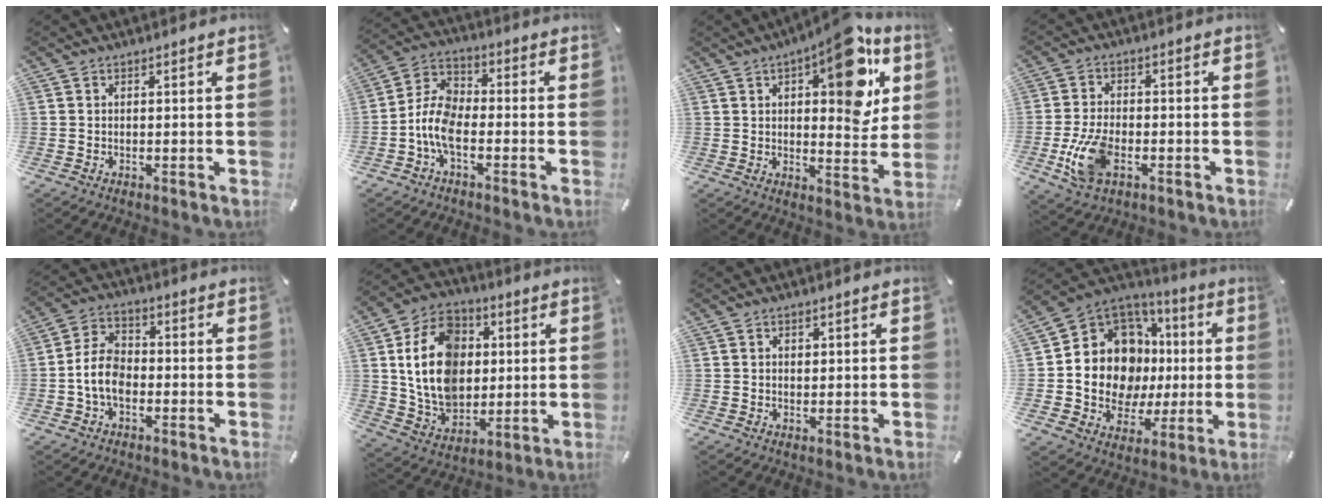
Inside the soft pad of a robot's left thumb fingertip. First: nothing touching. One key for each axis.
{"total": 8.6, "fx": -3.6, "fy": 4.8, "fz": 6.1, "tx": -0.138, "ty": 0.007, "tz": -0.067}
{"total": 17.1, "fx": 7.2, "fy": 7.9, "fz": 13.4, "tx": -0.152, "ty": -0.044, "tz": 0.112}
{"total": 10.7, "fx": -3.3, "fy": 6.2, "fz": 8.0, "tx": -0.176, "ty": 0.001, "tz": -0.056}
{"total": 8.2, "fx": -2.3, "fy": 5.6, "fz": 5.5, "tx": -0.118, "ty": 0.016, "tz": -0.044}
{"total": 17.9, "fx": 2.0, "fy": 14.3, "fz": 10.6, "tx": -0.221, "ty": 0.007, "tz": 0.040}
{"total": 1.4, "fx": 0.4, "fy": 1.2, "fz": 0.7, "tx": 0.000, "ty": 0.000, "tz": 0.002}
{"total": 15.2, "fx": 1.0, "fy": 13.3, "fz": 7.3, "tx": -0.143, "ty": -0.028, "tz": 0.029}